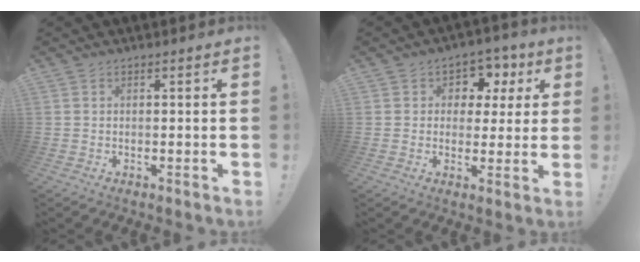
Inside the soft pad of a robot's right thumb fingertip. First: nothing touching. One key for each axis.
{"total": 6.7, "fx": 2.0, "fy": 6.0, "fz": 2.1, "tx": -0.021, "ty": -0.012, "tz": 0.038}